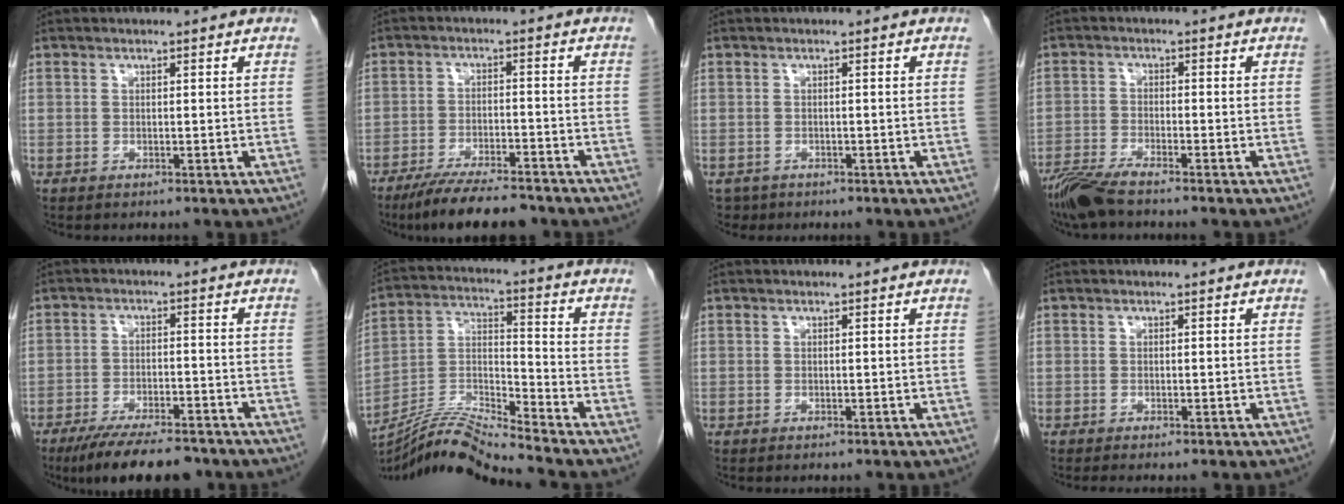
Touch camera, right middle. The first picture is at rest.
{"total": 10.5, "force": [-8.8, 2.1, 5.3], "torque": [-0.083, -0.019, -0.141]}
{"total": 2.0, "force": [-1.3, 1.5, 0.1], "torque": [-0.003, 0.003, -0.020]}
{"total": 5.4, "force": [-4.5, 0.3, 2.9], "torque": [-0.062, -0.017, -0.091]}
{"total": 11.1, "force": [-8.9, 2.9, 6.1], "torque": [-0.092, -0.015, -0.140]}
{"total": 11.0, "force": [-10.5, -1.8, 2.9], "torque": [-0.057, 0.008, -0.198]}
{"total": 0.0}
{"total": 1.1, "force": [-0.9, 0.0, 0.6], "torque": [-0.008, -0.002, -0.013]}